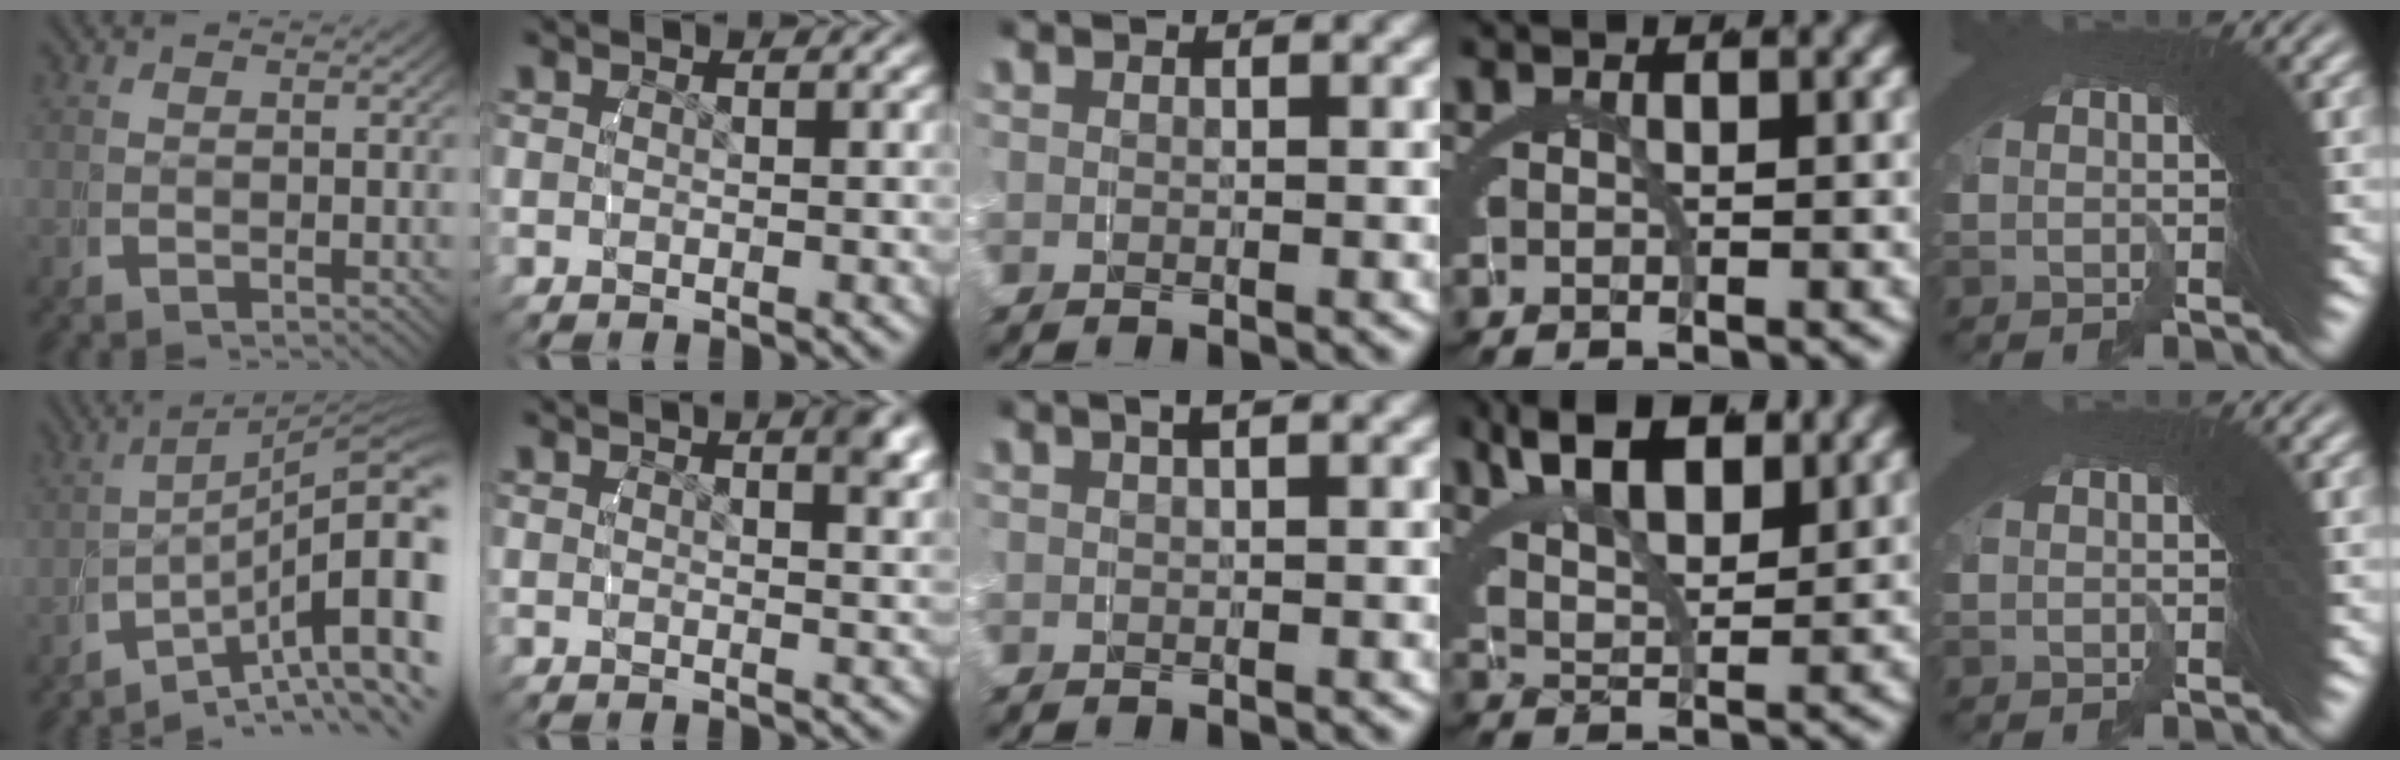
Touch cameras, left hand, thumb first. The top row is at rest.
{"thumb": {"total": 13.8, "force": [-3.2, 7.1, 11.4], "torque": [-0.156, -0.042, -0.032]}, "index": {"total": 2.2, "force": [1.1, 0.1, 1.9], "torque": [-0.021, 0.001, 0.019]}, "middle": {"total": 1.7, "force": [0.9, 0.3, 1.4], "torque": [-0.014, 0.016, 0.008]}, "ring": {"total": 7.2, "force": [4.6, 3.4, 4.3], "torque": [-0.077, 0.008, 0.072]}}